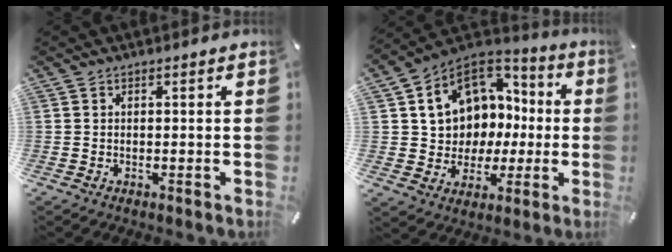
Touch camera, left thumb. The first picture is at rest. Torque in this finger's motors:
{"motor_torque": [1.63, 3.38, 1.42, 0.54, 0.19]}